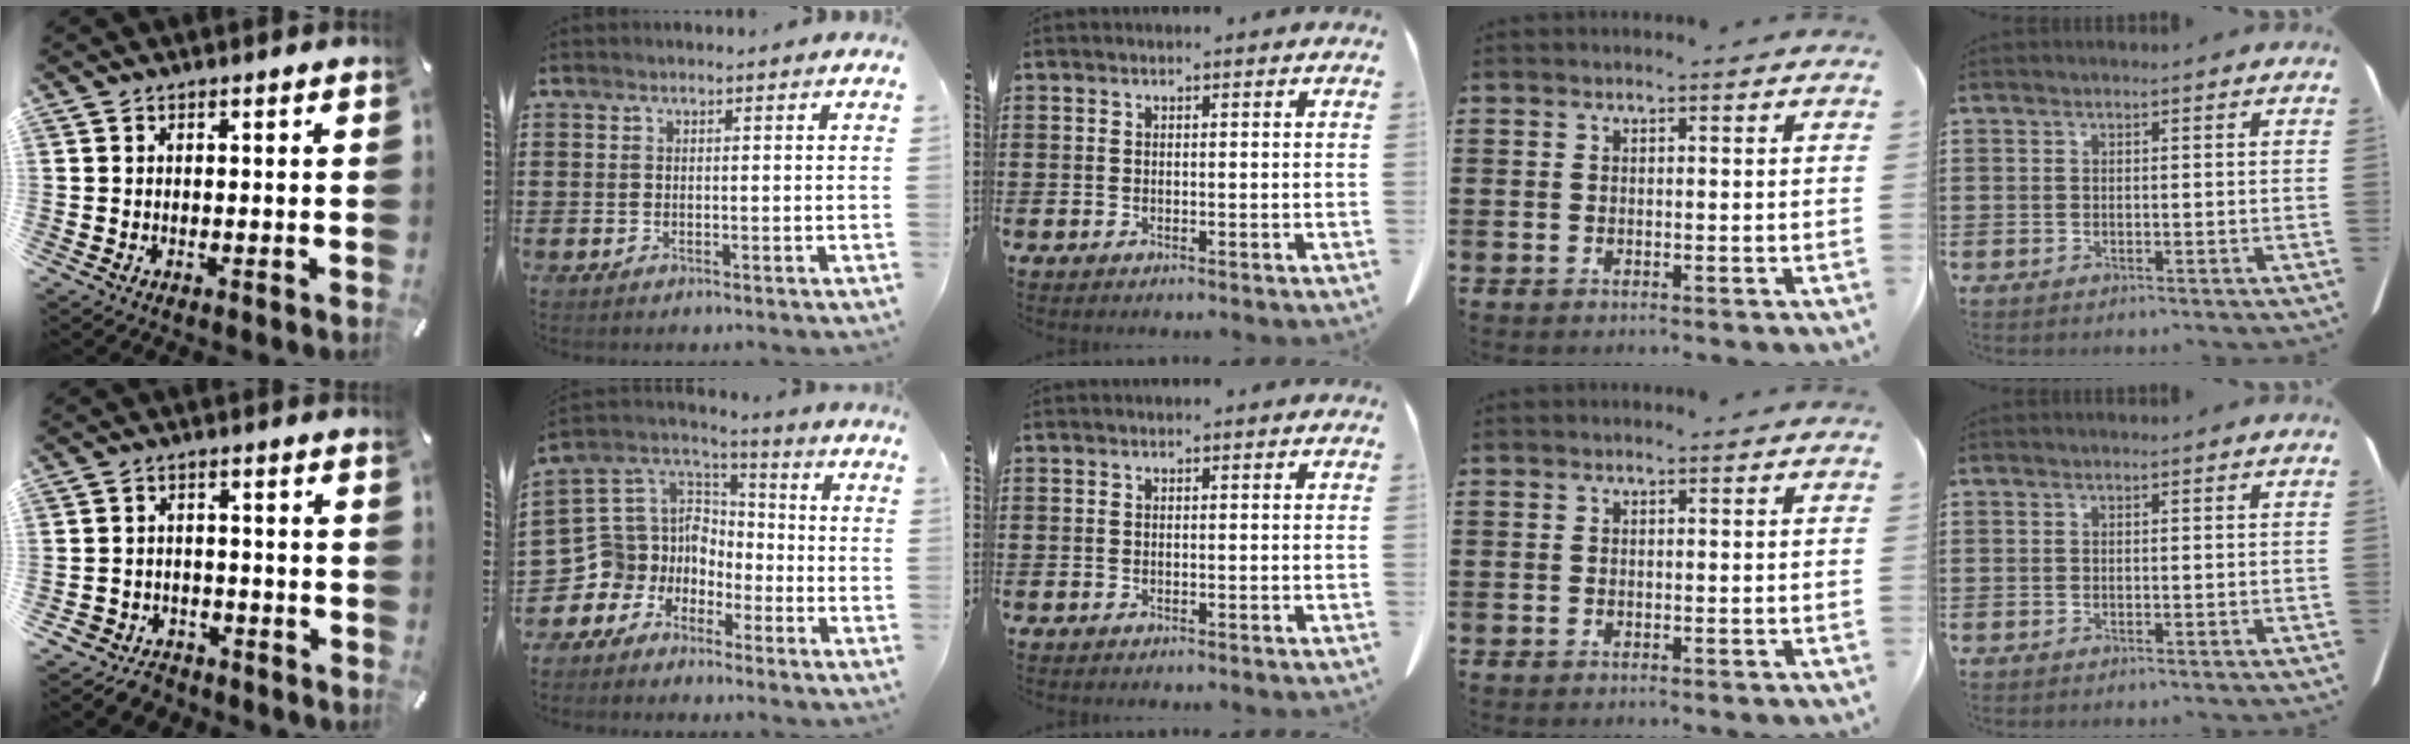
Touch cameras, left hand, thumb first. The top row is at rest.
{"thumb": {"total": 4.6, "force": [-3.7, 2.7, 0.4], "torque": [-0.017, 0.014, -0.076]}, "index": {"total": 8.1, "force": [-2.8, 7.6, 1.1], "torque": [-0.077, -0.015, -0.054]}}